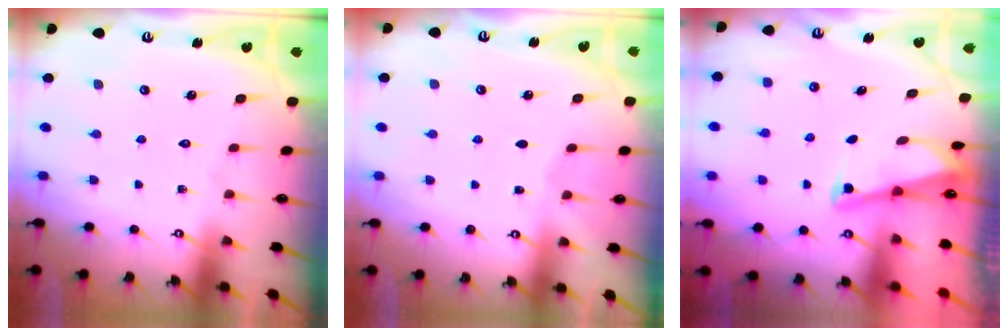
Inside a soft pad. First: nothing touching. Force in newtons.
{"total": 1.6, "press": 1.5, "slide": 0.3}
{"total": 2.0, "press": 2.0, "slide": 0.3}